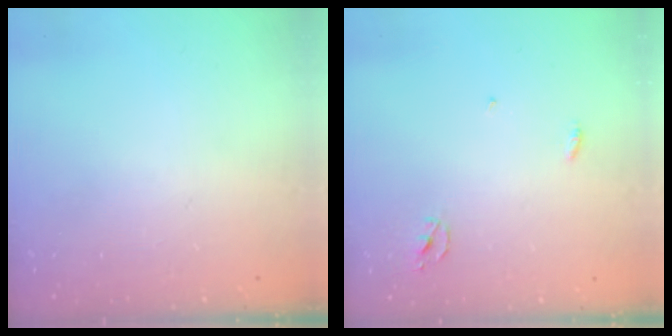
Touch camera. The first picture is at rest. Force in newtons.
{"total": 2.5, "press": 2.5, "slide": 0.1}